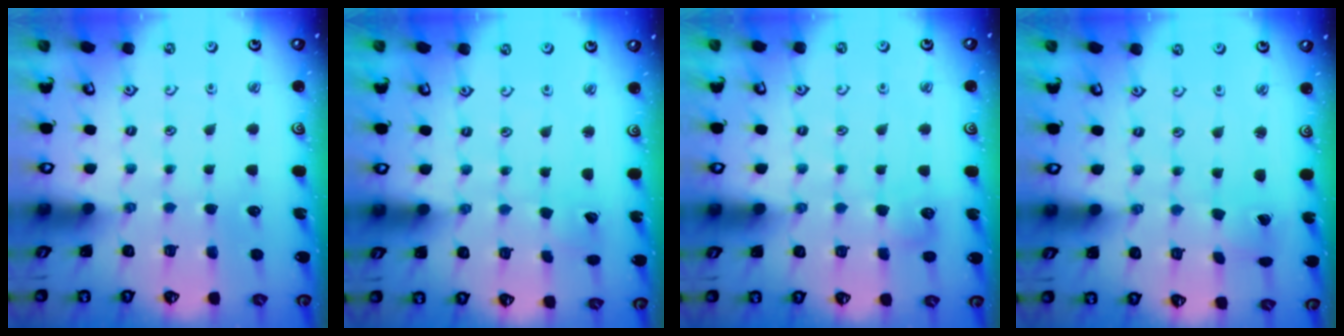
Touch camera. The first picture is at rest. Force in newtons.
{"total": 2.4, "press": 2.4, "slide": 0.2}
{"total": 7.3, "press": 7.3, "slide": 0.8}
{"total": 1.1, "press": 1.1, "slide": 0.1}